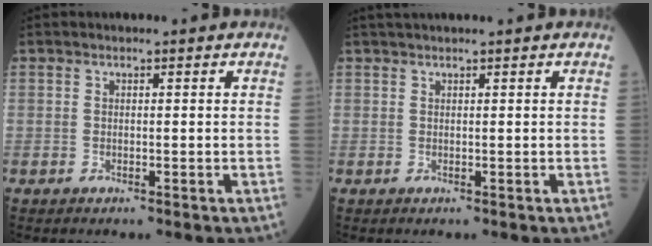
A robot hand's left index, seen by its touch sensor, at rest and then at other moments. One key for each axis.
{"total": 2.3, "fx": 2.0, "fy": -0.4, "fz": 1.2, "tx": -0.013, "ty": 0.024, "tz": 0.039}